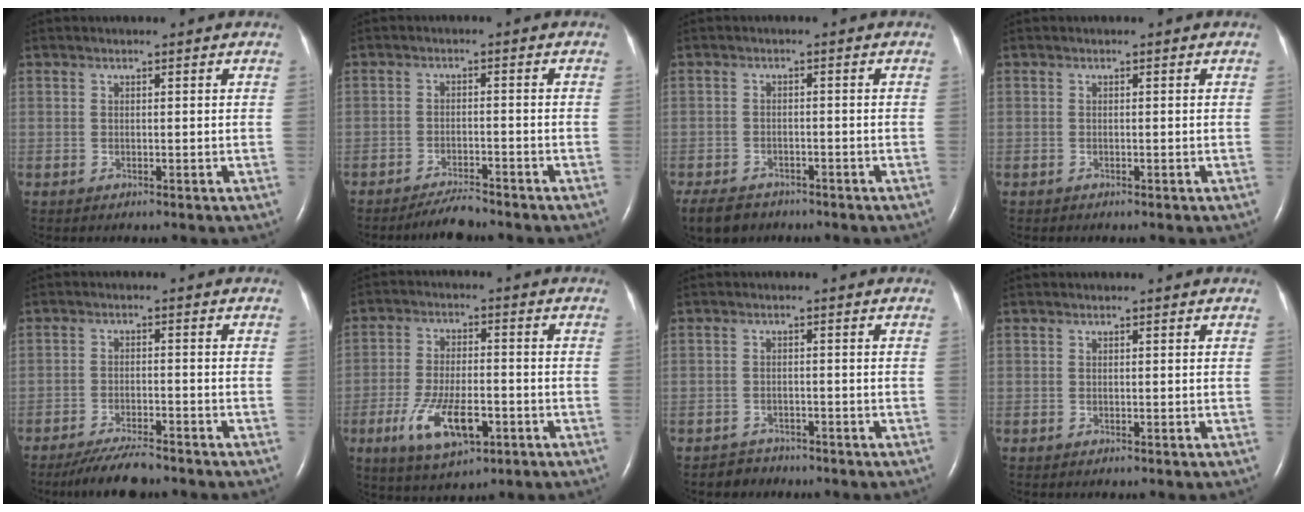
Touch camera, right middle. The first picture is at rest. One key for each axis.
{"total": 3.6, "fx": -3.4, "fy": 0.2, "fz": 1.1, "tx": -0.026, "ty": -0.014, "tz": -0.059}
{"total": 7.3, "fx": -5.5, "fy": 4.1, "fz": 2.5, "tx": -0.048, "ty": -0.006, "tz": -0.085}
{"total": 0.0}
{"total": 6.7, "fx": -5.9, "fy": 0.9, "fz": 3.0, "tx": -0.056, "ty": -0.019, "tz": -0.101}
{"total": 10.1, "fx": -4.2, "fy": 3.6, "fz": 8.4, "tx": -0.170, "ty": -0.011, "tz": -0.067}
{"total": 2.3, "fx": -1.9, "fy": 1.2, "fz": -0.7, "tx": 0.006, "ty": 0.004, "tz": -0.031}
{"total": 0.0}